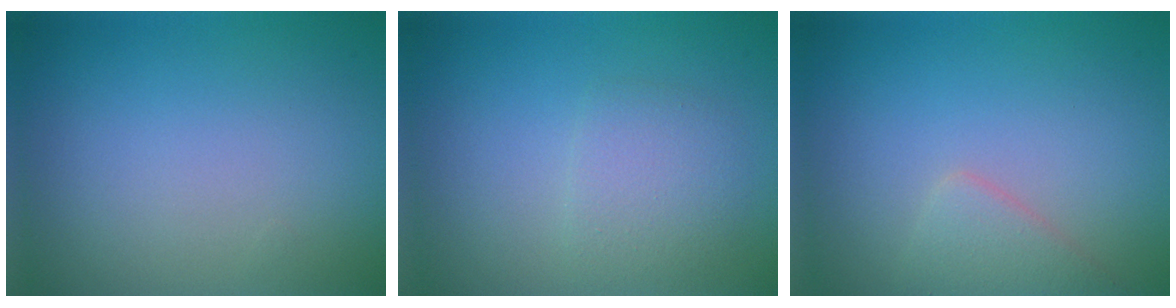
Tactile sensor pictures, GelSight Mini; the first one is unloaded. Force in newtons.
{"total": 2.3, "press": 2.3, "slide": 0.0}
{"total": 2.3, "press": 2.3, "slide": 0.1}